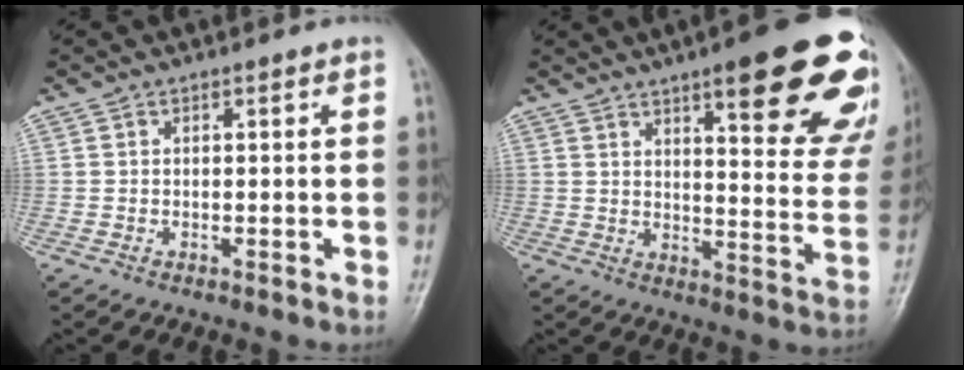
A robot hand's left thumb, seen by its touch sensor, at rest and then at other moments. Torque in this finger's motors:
{"motor_torque": [2.42, 2.37, 1.84, -0.93, 0.08]}